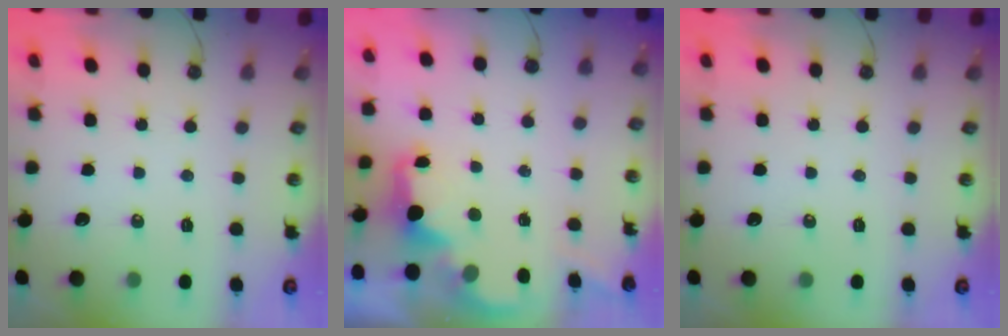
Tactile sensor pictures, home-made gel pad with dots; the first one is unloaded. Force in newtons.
{"total": 2.5, "press": 2.4, "slide": 0.6}
{"total": 0.0}